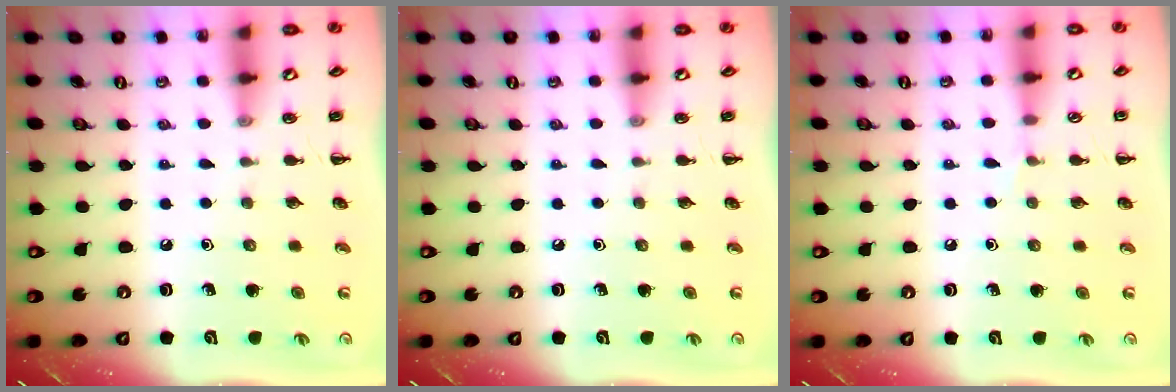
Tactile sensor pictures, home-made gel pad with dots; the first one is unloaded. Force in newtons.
{"total": 0.0}
{"total": 3.3, "press": 3.1, "slide": 1.2}